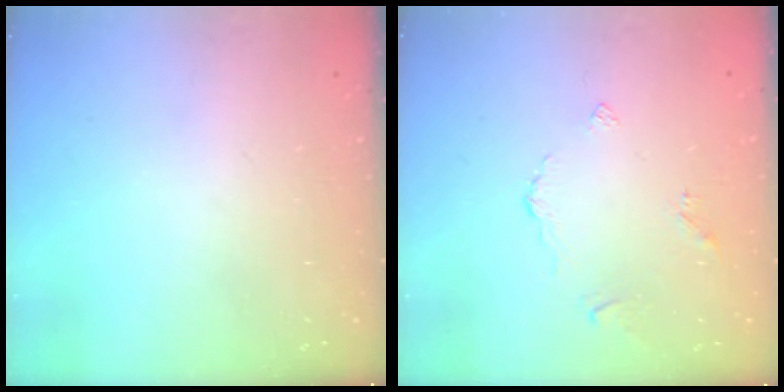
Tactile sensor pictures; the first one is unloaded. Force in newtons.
{"total": 2.6, "press": 2.6, "slide": 0.5}